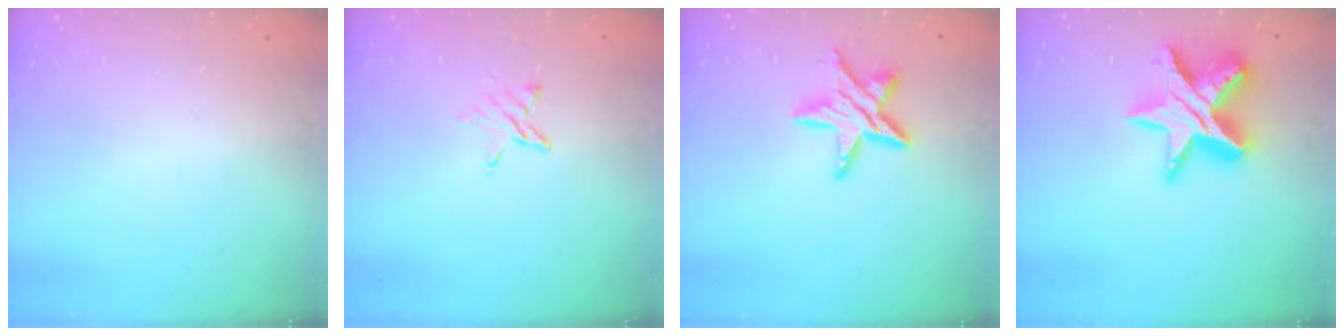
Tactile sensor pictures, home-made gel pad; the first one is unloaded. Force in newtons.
{"total": 3.9, "press": 3.9, "slide": 0.4}
{"total": 12.9, "press": 12.9, "slide": 0.7}
{"total": 17.0, "press": 16.9, "slide": 1.2}